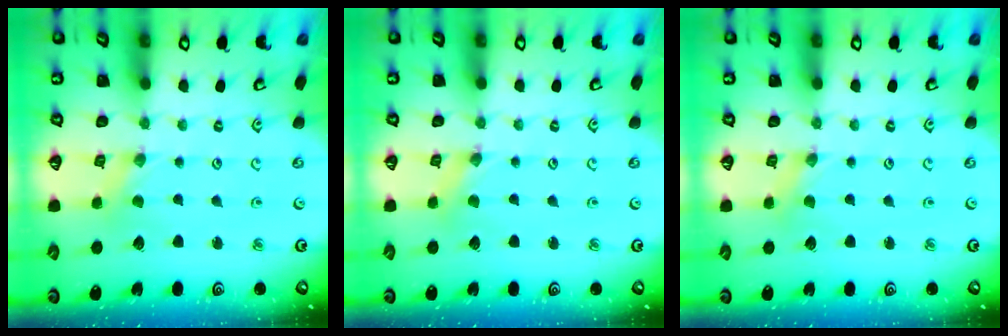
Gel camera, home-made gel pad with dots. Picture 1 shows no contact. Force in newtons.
{"total": 1.6, "press": 1.6, "slide": 0.3}
{"total": 0.0}